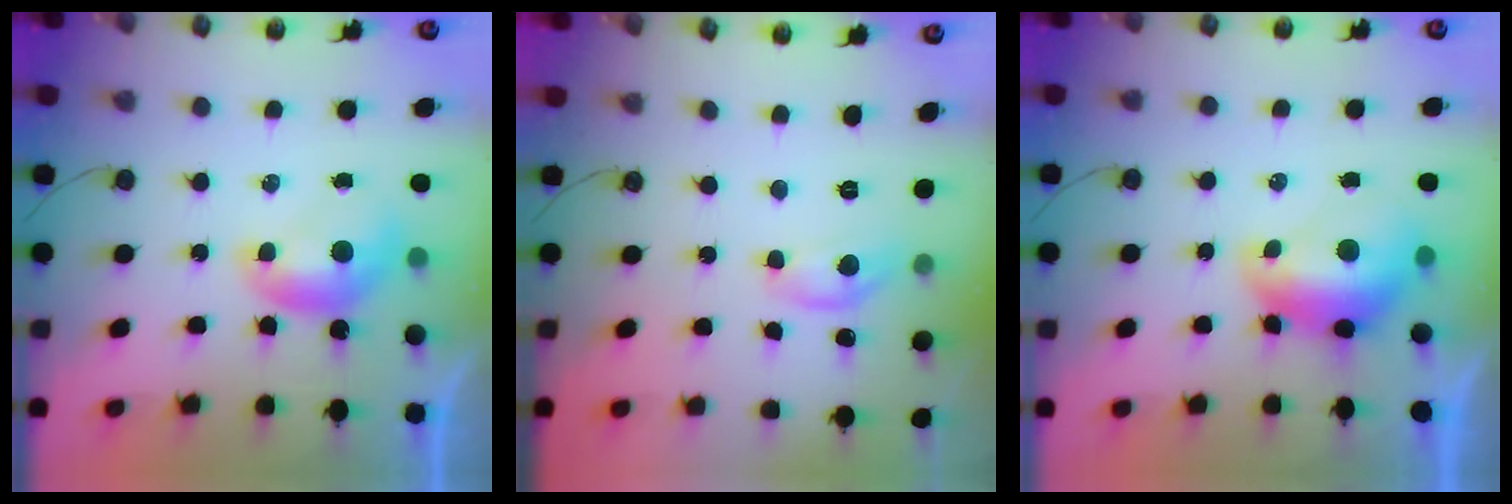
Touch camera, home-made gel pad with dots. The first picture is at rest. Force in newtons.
{"total": 4.5, "press": 4.5, "slide": 0.4}
{"total": 2.6, "press": 2.5, "slide": 0.7}